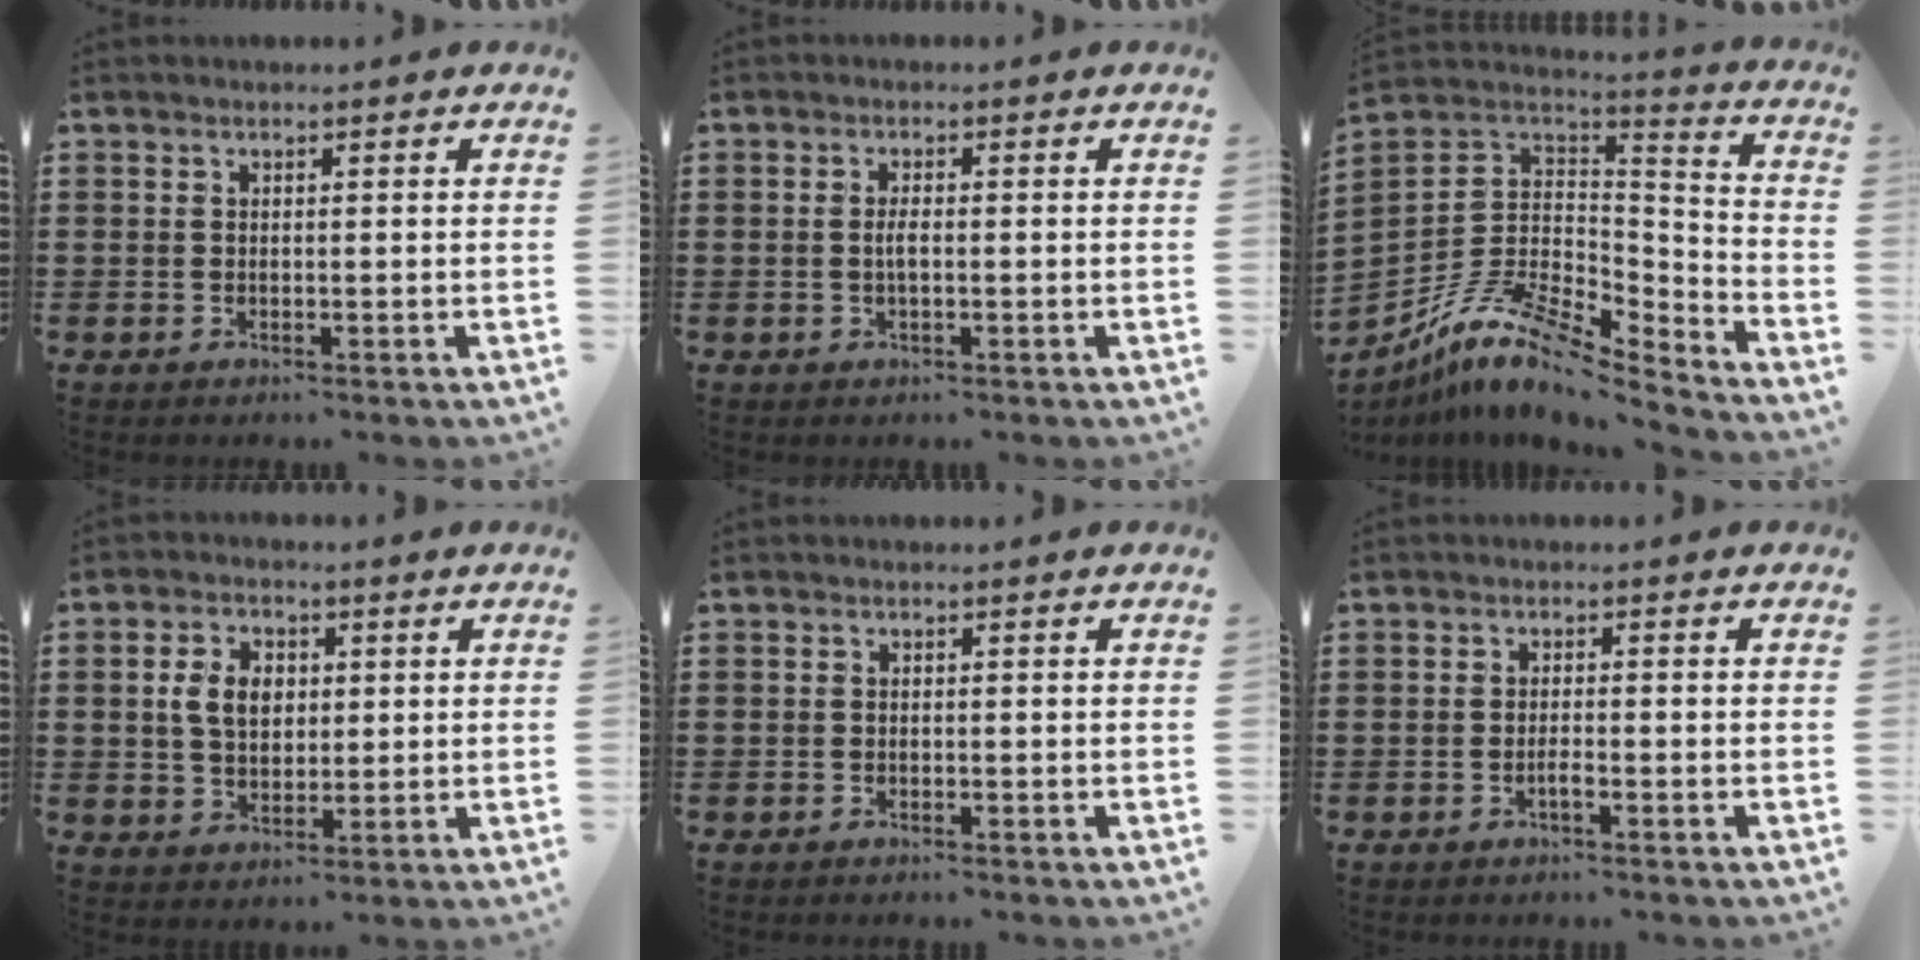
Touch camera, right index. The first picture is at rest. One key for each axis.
{"total": 1.8, "fx": -0.3, "fy": 0.5, "fz": 1.7, "tx": -0.040, "ty": 0.000, "tz": -0.008}
{"total": 12.0, "fx": -8.9, "fy": 4.1, "fz": 6.9, "tx": -0.155, "ty": 0.011, "tz": -0.176}
{"total": 5.5, "fx": 0.9, "fy": 3.9, "fz": 3.8, "tx": -0.084, "ty": 0.009, "tz": 0.009}
{"total": 0.6, "fx": -0.6, "fy": -0.1, "fz": 0.0, "tx": -0.001, "ty": -0.002, "tz": -0.013}
{"total": 1.4, "fx": -0.9, "fy": 0.1, "fz": 1.1, "tx": -0.020, "ty": -0.005, "tz": -0.014}